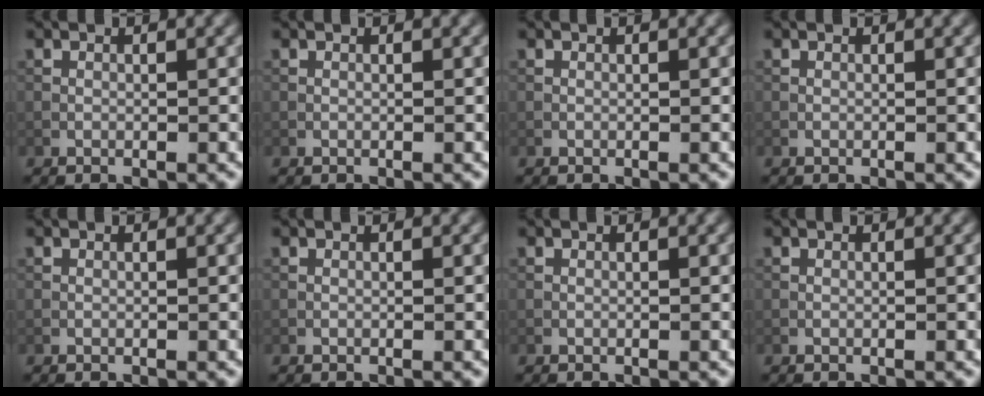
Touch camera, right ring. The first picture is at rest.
{"total": 0.0}
{"total": 0.0}
{"total": 0.0}
{"total": 0.0}
{"total": 0.0}
{"total": 0.0}
{"total": 0.0}